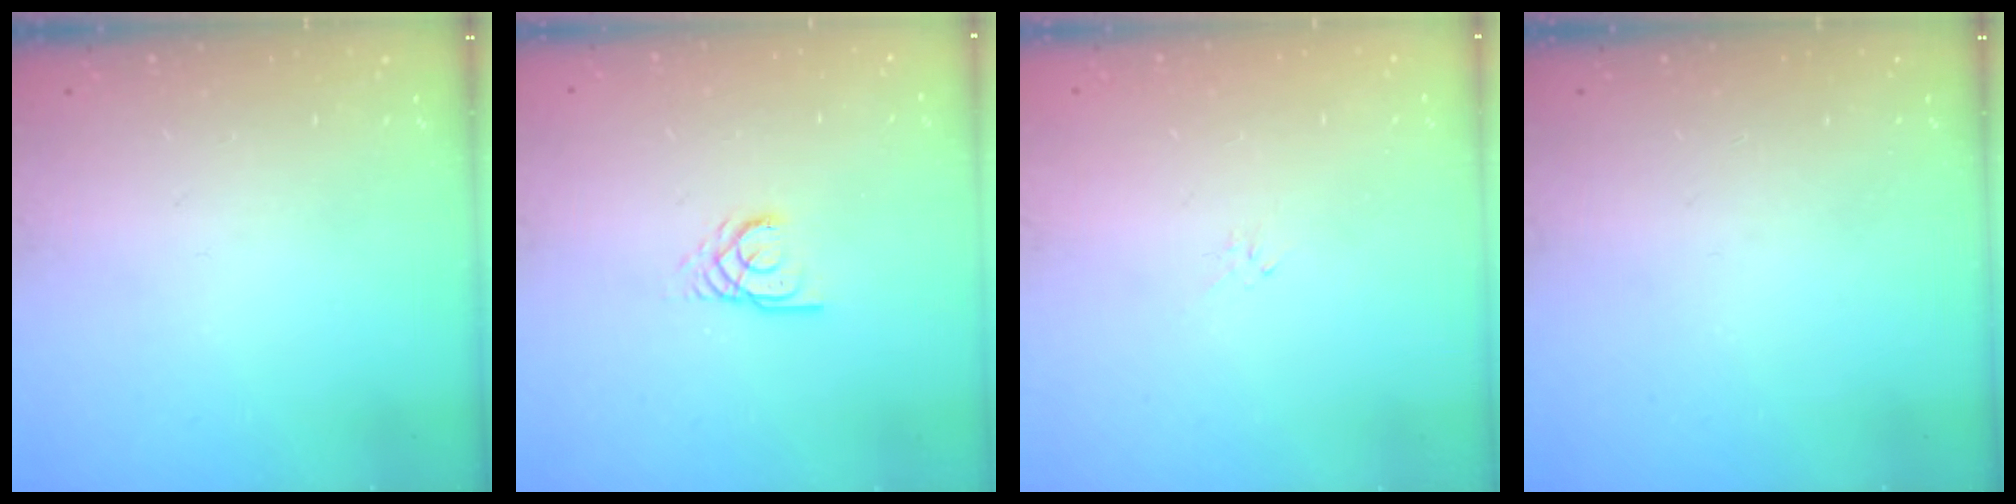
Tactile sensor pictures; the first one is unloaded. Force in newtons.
{"total": 2.9, "press": 2.9, "slide": 0.2}
{"total": 0.7, "press": 0.5, "slide": 0.4}
{"total": 0.0}